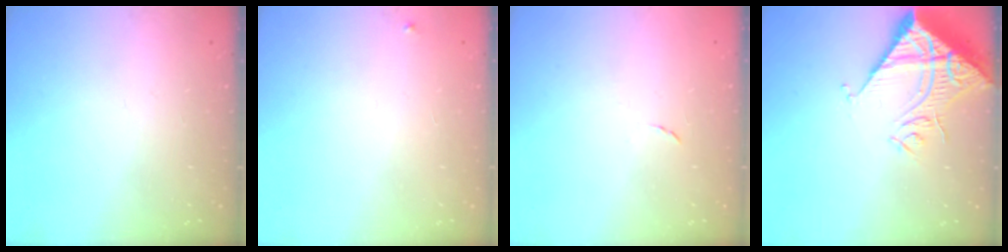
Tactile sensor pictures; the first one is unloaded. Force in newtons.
{"total": 2.7, "press": 2.7, "slide": 0.2}
{"total": 4.2, "press": 4.2, "slide": 0.5}
{"total": 13.5, "press": 13.4, "slide": 1.7}